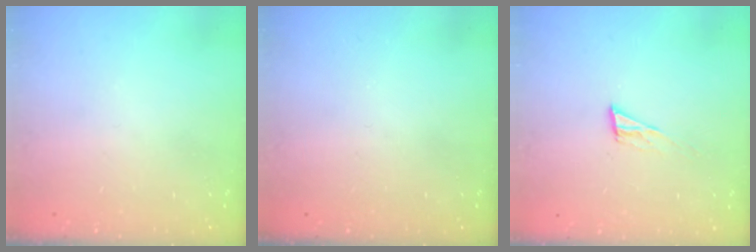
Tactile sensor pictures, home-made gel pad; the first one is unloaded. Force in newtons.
{"total": 0.0}
{"total": 5.9, "press": 5.8, "slide": 0.7}